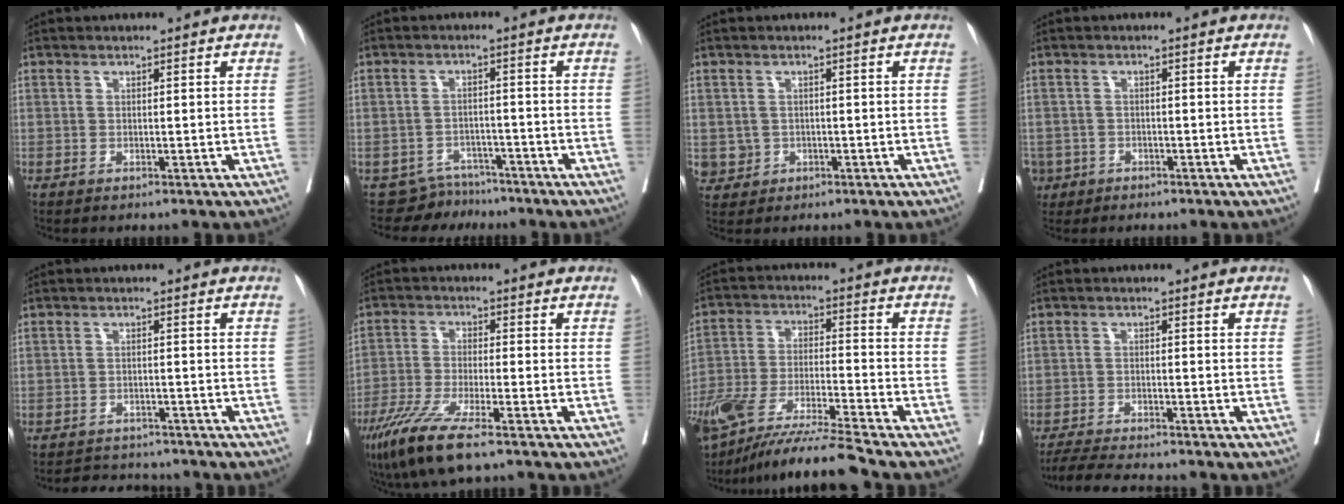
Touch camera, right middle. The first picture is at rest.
{"total": 4.6, "force": [-4.1, 1.6, -1.3], "torque": [0.019, 0.015, -0.064]}
{"total": 3.0, "force": [-0.5, 2.9, 0.4], "torque": [0.001, 0.006, -0.002]}
{"total": 5.4, "force": [-3.1, 4.4, 0.9], "torque": [-0.029, 0.003, -0.050]}
{"total": 6.3, "force": [-6.0, 1.6, 0.7], "torque": [-0.010, 0.002, -0.083]}
{"total": 9.8, "force": [-6.6, 1.1, 7.2], "torque": [-0.144, -0.028, -0.118]}
{"total": 15.7, "force": [-13.1, -0.4, 8.7], "torque": [-0.175, -0.033, -0.238]}
{"total": 7.3, "force": [-6.8, 0.1, 2.7], "torque": [-0.045, -0.021, -0.113]}